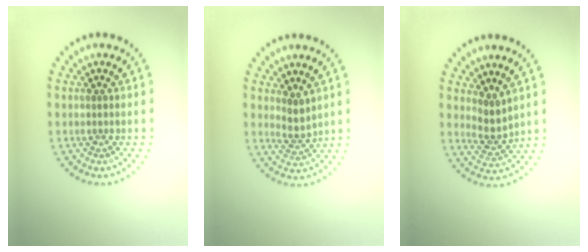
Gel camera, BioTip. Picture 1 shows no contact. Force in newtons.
{"total": 1.9, "press": 1.3, "slide": 1.3}
{"total": 2.2, "press": 1.6, "slide": 1.4}